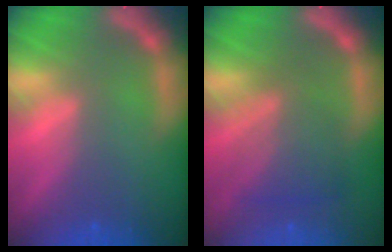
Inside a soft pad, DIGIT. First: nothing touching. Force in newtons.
{"total": 5.5}